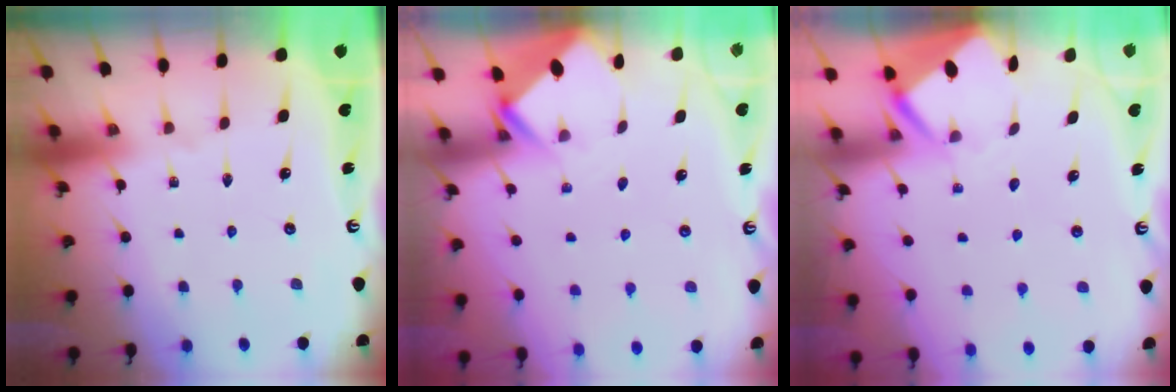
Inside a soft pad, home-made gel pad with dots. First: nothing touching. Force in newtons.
{"total": 2.9, "press": 2.9, "slide": 0.2}
{"total": 3.8, "press": 3.8, "slide": 0.3}